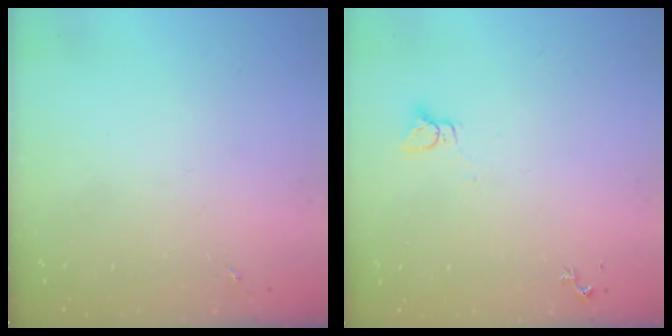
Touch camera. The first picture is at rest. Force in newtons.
{"total": 2.2, "press": 2.2, "slide": 0.1}